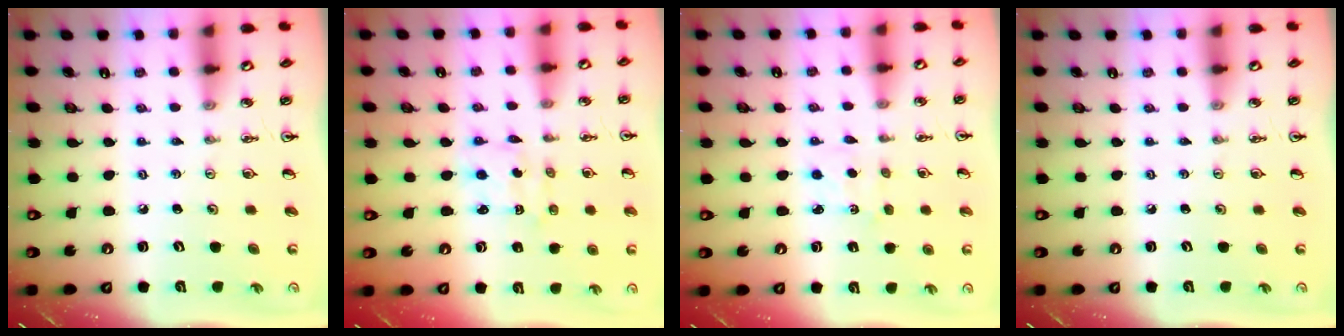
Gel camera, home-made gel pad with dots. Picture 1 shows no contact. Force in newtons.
{"total": 1.9, "press": 1.9, "slide": 0.4}
{"total": 2.3, "press": 2.2, "slide": 0.3}
{"total": 0.0}